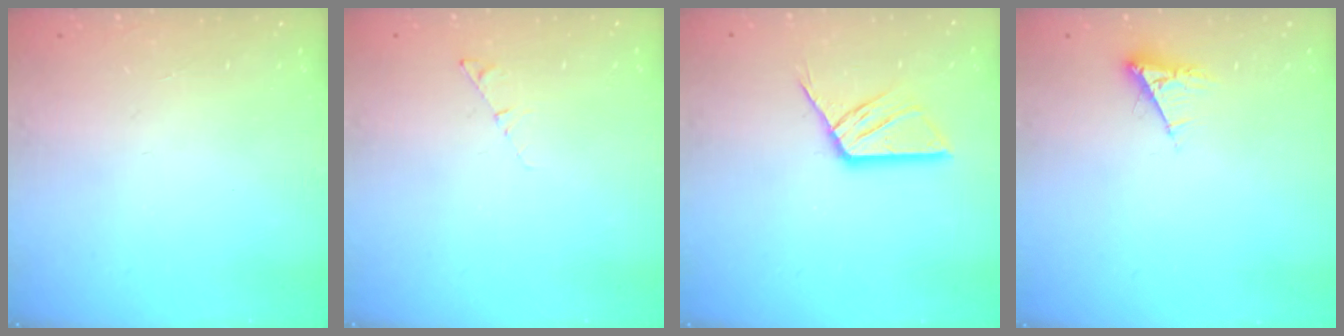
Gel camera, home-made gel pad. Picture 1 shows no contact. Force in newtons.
{"total": 2.7, "press": 2.6, "slide": 0.3}
{"total": 11.8, "press": 11.8, "slide": 1.0}
{"total": 4.5, "press": 4.4, "slide": 0.6}